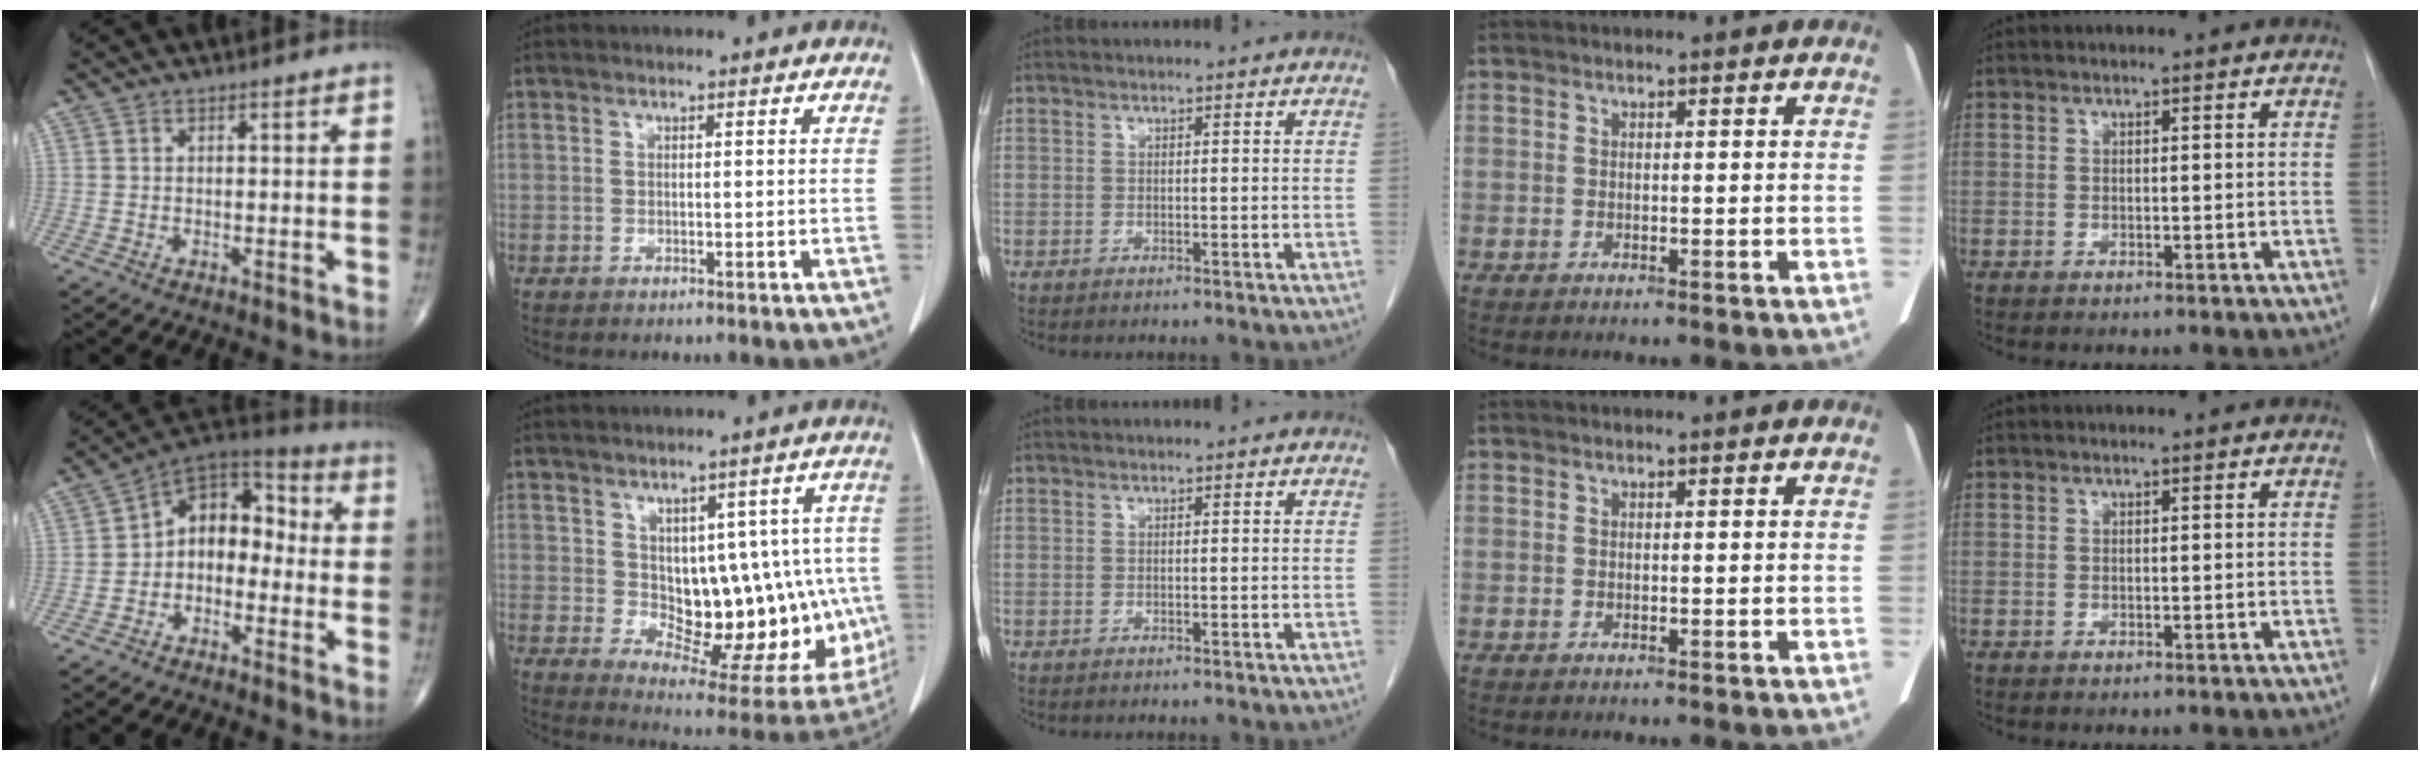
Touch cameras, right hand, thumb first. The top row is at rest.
{"thumb": {"total": 11.1, "force": [-1.7, 7.8, 7.7], "torque": [-0.074, 0.054, -0.051]}, "index": {"total": 15.9, "force": [-0.3, 8.4, 13.5], "torque": [-0.152, 0.011, 0.023]}}